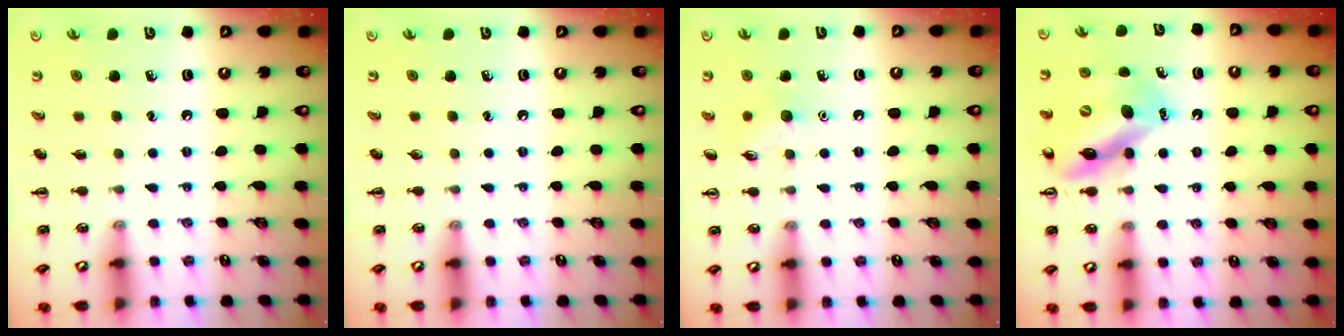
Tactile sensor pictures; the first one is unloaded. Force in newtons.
{"total": 0.0}
{"total": 6.3, "press": 6.3, "slide": 0.7}
{"total": 12.4, "press": 11.7, "slide": 4.1}